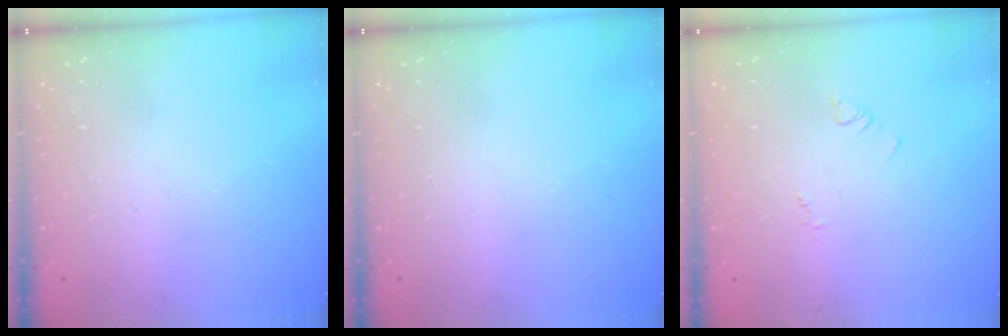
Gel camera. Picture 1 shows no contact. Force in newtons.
{"total": 0.0}
{"total": 2.9, "press": 2.9, "slide": 0.4}